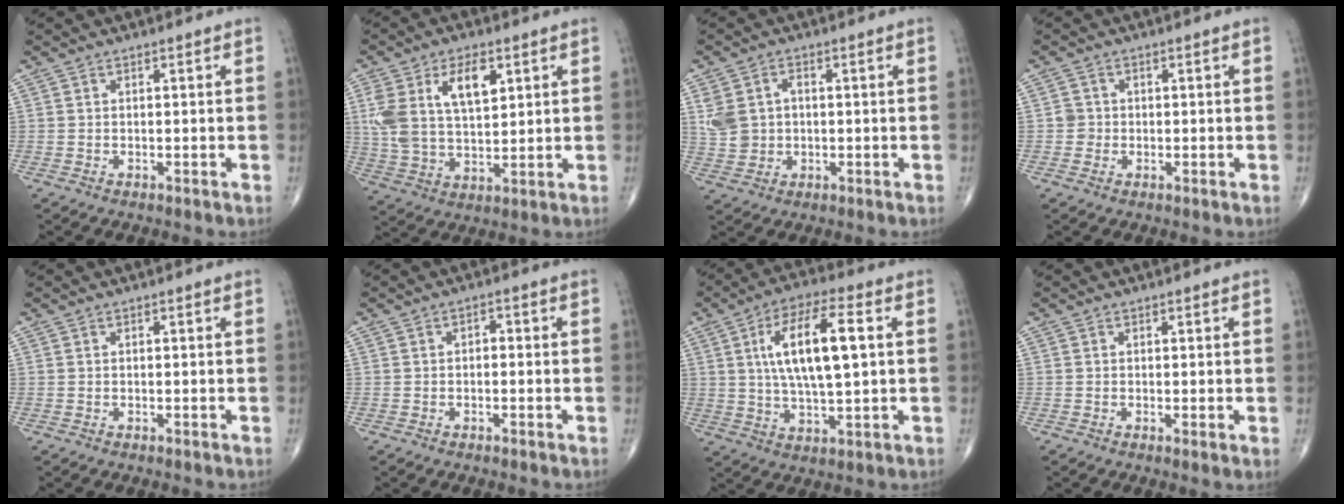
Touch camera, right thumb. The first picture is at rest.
{"total": 13.3, "force": [4.8, 6.9, 10.3], "torque": [-0.194, -0.008, 0.096]}
{"total": 6.7, "force": [0.9, 5.4, 3.8], "torque": [-0.062, 0.006, 0.024]}
{"total": 1.8, "force": [-0.2, 1.7, 0.1], "torque": [0.011, 0.007, -0.008]}
{"total": 0.0}
{"total": 1.3, "force": [-0.2, 0.9, 1.0], "torque": [-0.003, 0.007, -0.009]}
{"total": 14.5, "force": [2.8, 4.8, 13.4], "torque": [-0.237, 0.006, 0.047]}
{"total": 1.0, "force": [0.0, 0.1, 1.0], "torque": [-0.020, -0.004, -0.002]}